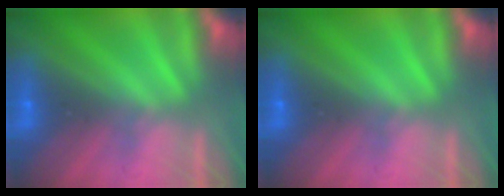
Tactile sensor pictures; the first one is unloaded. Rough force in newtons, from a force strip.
{"total": 0.0}